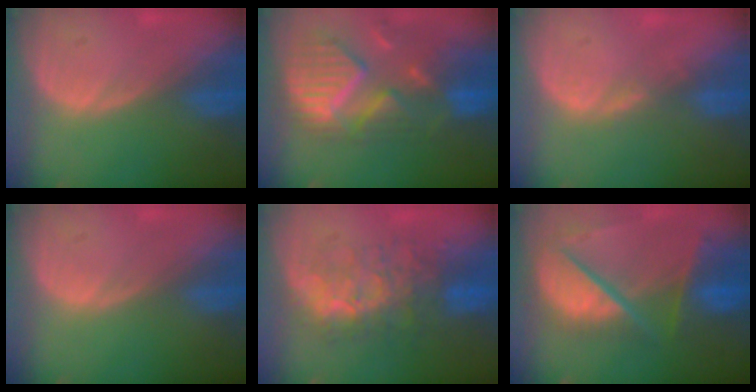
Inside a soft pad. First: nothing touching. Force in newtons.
{"total": 11.7, "press": 10.3, "slide": 5.6}
{"total": 1.9, "press": 1.5, "slide": 1.1}
{"total": 0.0}
{"total": 8.7, "press": 8.3, "slide": 2.5}
{"total": 11.0, "press": 9.1, "slide": 6.2}